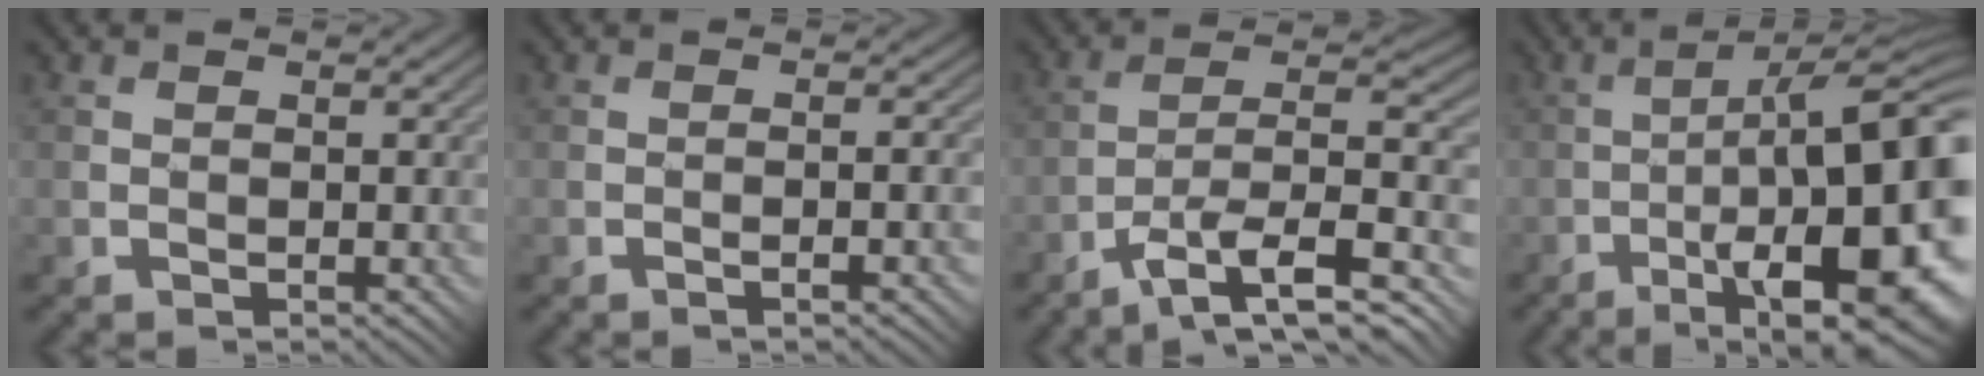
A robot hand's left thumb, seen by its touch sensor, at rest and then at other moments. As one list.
[{"total": 2.1, "force": [-1.1, 0.4, 1.8], "torque": [-0.019, 0.011, -0.011]}, {"total": 11.6, "force": [-7.7, 2.3, 8.3], "torque": [-0.135, 0.006, -0.136]}, {"total": 16.8, "force": [-5.1, 4.0, 15.5], "torque": [-0.210, 0.003, -0.066]}]